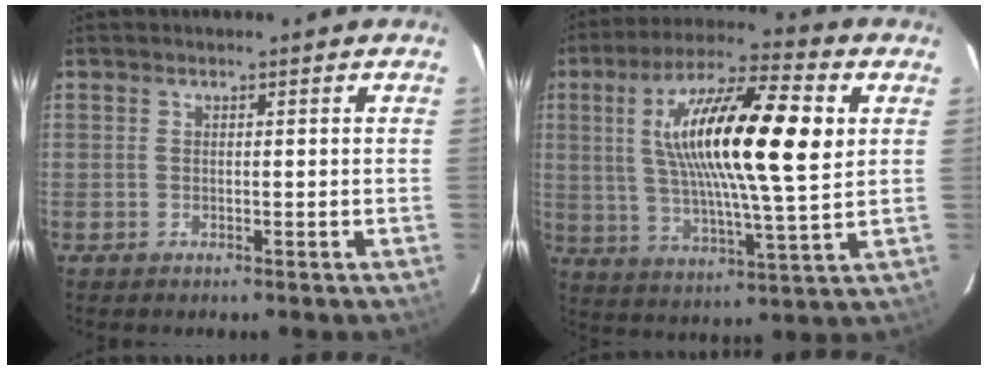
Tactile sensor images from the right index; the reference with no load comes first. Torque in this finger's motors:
{"motor_torque": [0.99, -0.04, 1.05, 0.21]}